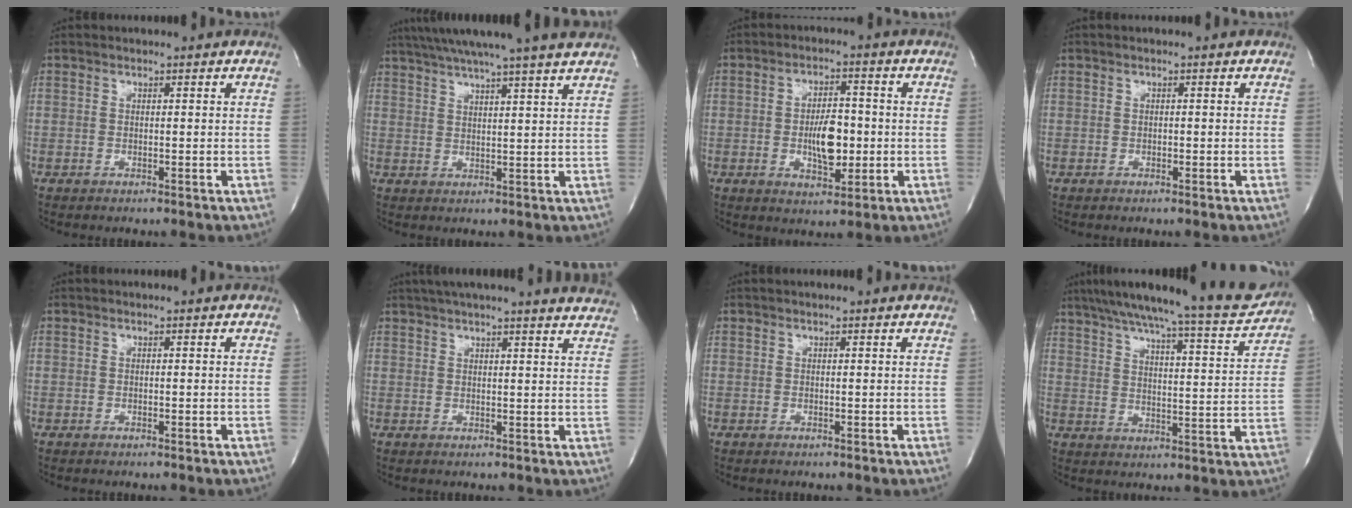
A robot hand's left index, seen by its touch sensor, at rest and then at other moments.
{"total": 16.4, "force": [14.2, -1.1, 8.2], "torque": [-0.145, 0.008, 0.193]}
{"total": 6.9, "force": [-1.0, 3.0, 6.2], "torque": [-0.108, 0.002, -0.012]}
{"total": 0.0}
{"total": 0.0}
{"total": 20.8, "force": [19.0, 0.5, 8.3], "torque": [-0.132, -0.012, 0.230]}
{"total": 1.5, "force": [1.4, -0.1, 0.5], "torque": [-0.013, 0.011, 0.015]}
{"total": 19.0, "force": [17.1, 1.1, 8.0], "torque": [-0.124, -0.027, 0.230]}